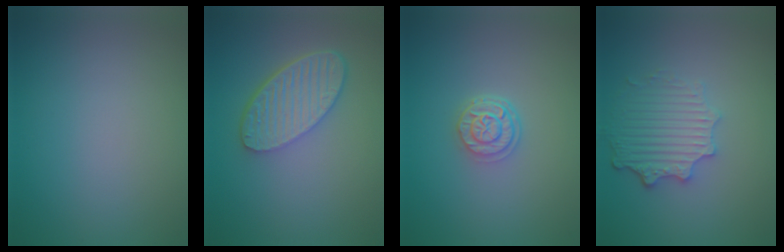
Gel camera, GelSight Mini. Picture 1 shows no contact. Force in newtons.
{"total": 5.9, "press": 4.6, "slide": 3.8}
{"total": 2.7, "press": 2.2, "slide": 1.5}
{"total": 4.1, "press": 3.3, "slide": 2.4}